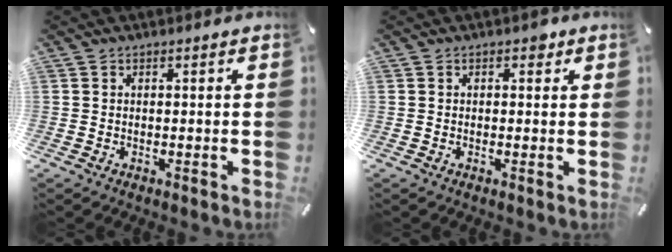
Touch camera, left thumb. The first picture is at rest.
{"total": 1.6, "force": [0.4, 1.2, 1.0], "torque": [-0.006, 0.001, 0.002]}